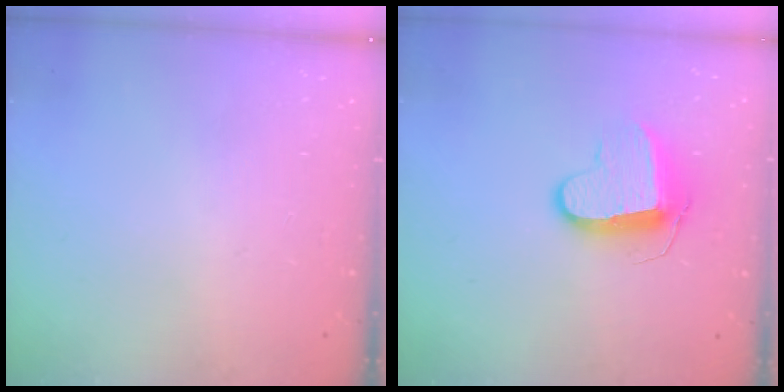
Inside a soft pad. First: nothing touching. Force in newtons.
{"total": 10.1, "press": 10.1, "slide": 0.3}